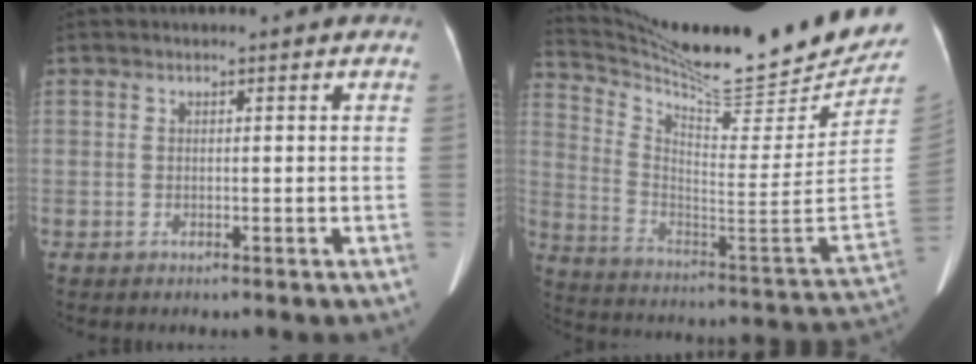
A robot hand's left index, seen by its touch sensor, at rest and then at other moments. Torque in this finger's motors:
{"motor_torque": [-0.65, -1.49, -0.05, 0.01]}